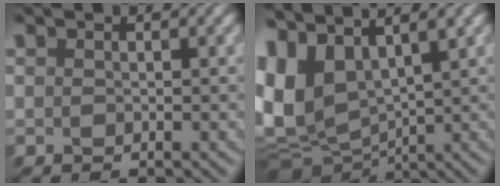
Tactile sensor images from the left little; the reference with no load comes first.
{"total": 10.1, "force": [2.3, 6.1, 7.7], "torque": [-0.181, -0.010, 0.040]}